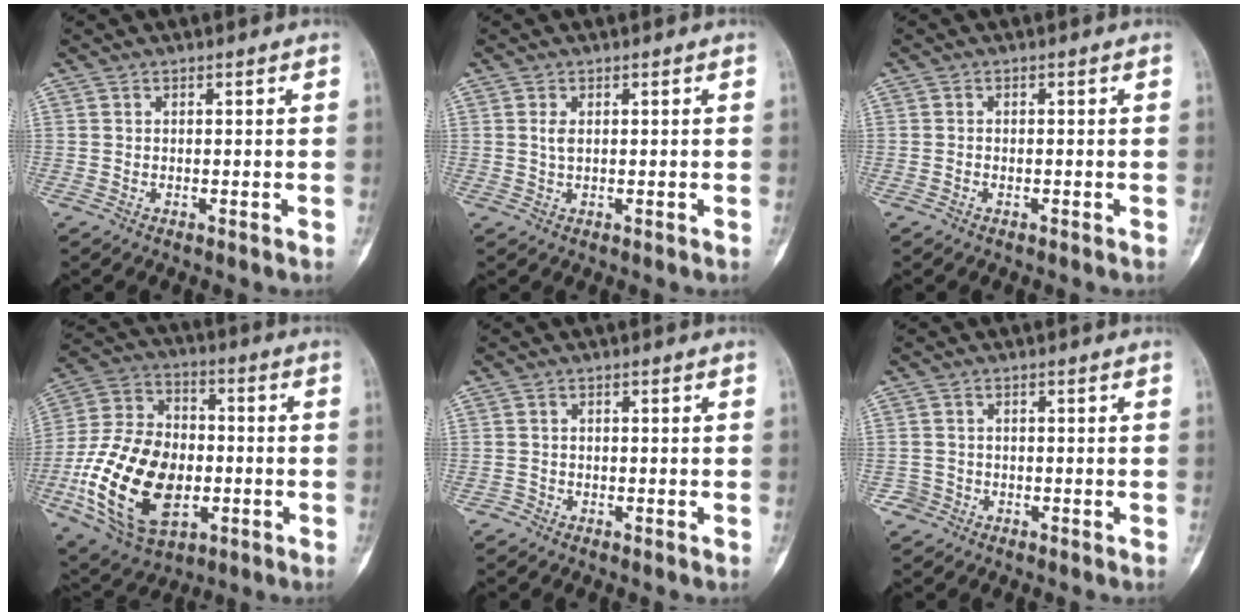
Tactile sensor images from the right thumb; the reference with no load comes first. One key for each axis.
{"total": 1.6, "fx": 0.3, "fy": 0.8, "fz": 1.3, "tx": -0.028, "ty": 0.002, "tz": 0.008}
{"total": 0.6, "fx": -0.3, "fy": 0.4, "fz": 0.3, "tx": -0.007, "ty": 0.004, "tz": -0.006}
{"total": 24.4, "fx": -5.3, "fy": 15.7, "fz": 17.8, "tx": -0.320, "ty": 0.015, "tz": -0.078}
{"total": 0.9, "fx": -0.7, "fy": 0.6, "fz": -0.2, "tx": 0.007, "ty": 0.004, "tz": -0.020}
{"total": 1.8, "fx": -1.0, "fy": 1.5, "fz": -0.3, "tx": 0.017, "ty": 0.009, "tz": -0.025}